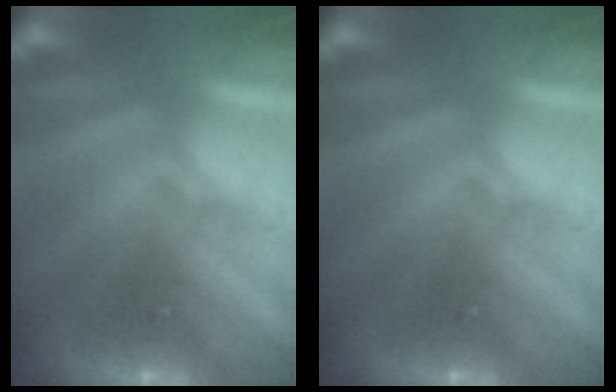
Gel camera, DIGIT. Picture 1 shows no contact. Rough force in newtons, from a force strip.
{"total": 0.0}